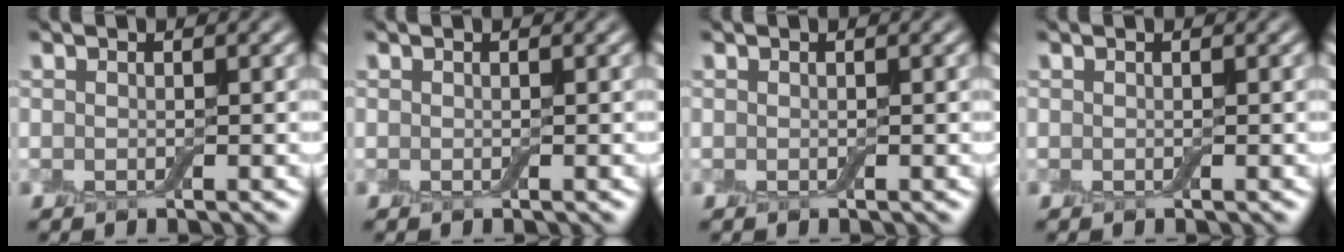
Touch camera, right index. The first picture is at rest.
{"total": 0.0}
{"total": 0.0}
{"total": 0.0}